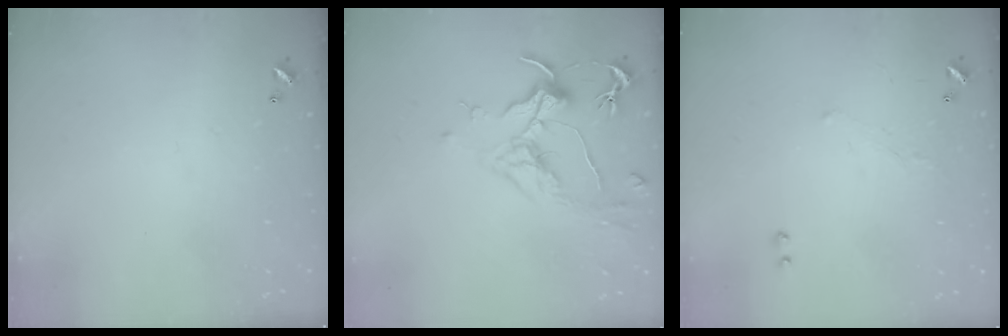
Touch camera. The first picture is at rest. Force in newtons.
{"total": 1.8, "press": 1.6, "slide": 0.9}
{"total": 1.2, "press": 0.8, "slide": 0.9}